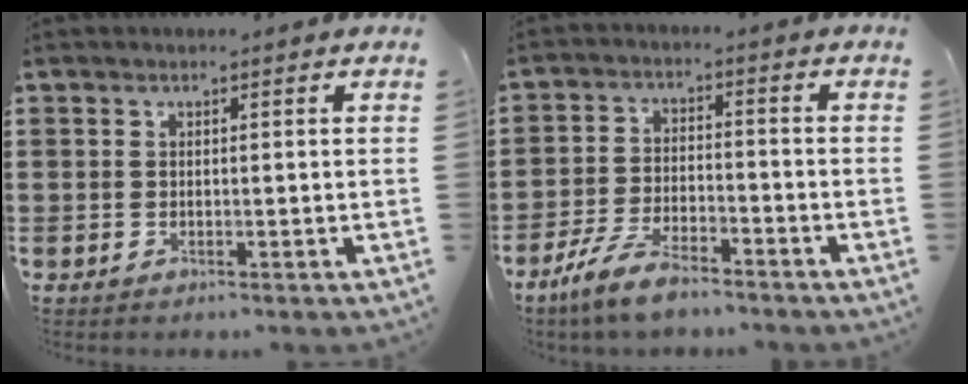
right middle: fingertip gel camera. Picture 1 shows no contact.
{"total": 6.8, "force": [-5.4, 1.7, 3.8], "torque": [-0.094, -0.003, -0.107]}